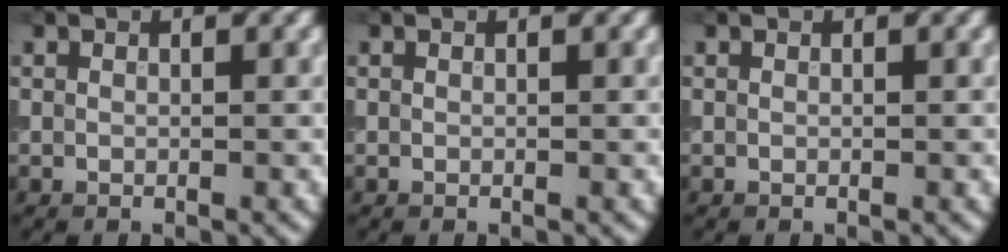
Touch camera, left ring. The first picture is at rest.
{"total": 0.0}
{"total": 0.0}